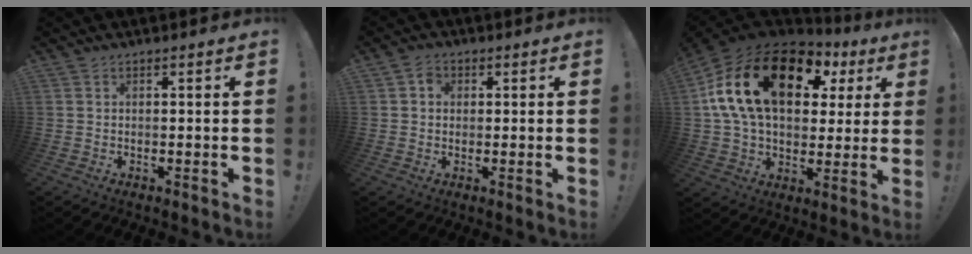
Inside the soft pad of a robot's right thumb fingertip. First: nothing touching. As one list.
[{"total": 3.2, "force": [0.7, 2.7, 1.5], "torque": [-0.021, 0.002, 0.010]}, {"total": 23.8, "force": [8.6, 13.9, 17.2], "torque": [-0.305, -0.027, 0.152]}]